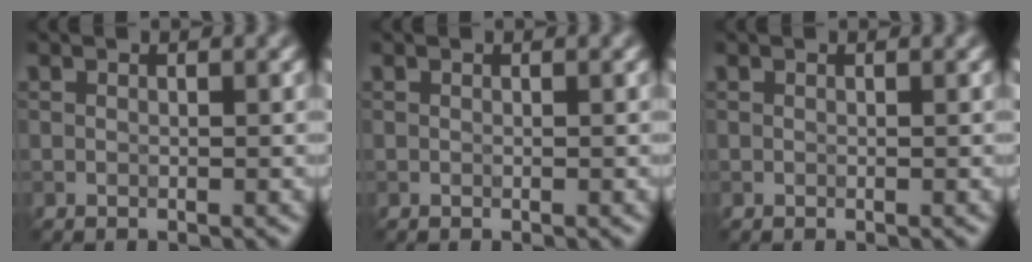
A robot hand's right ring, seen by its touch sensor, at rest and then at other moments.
{"total": 0.0}
{"total": 0.0}